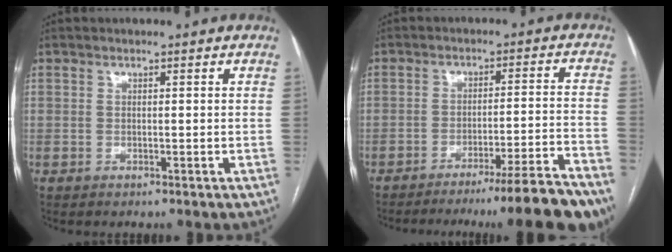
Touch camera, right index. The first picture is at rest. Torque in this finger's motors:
{"motor_torque": [1.27, -0.87, 0.62, 0.16]}